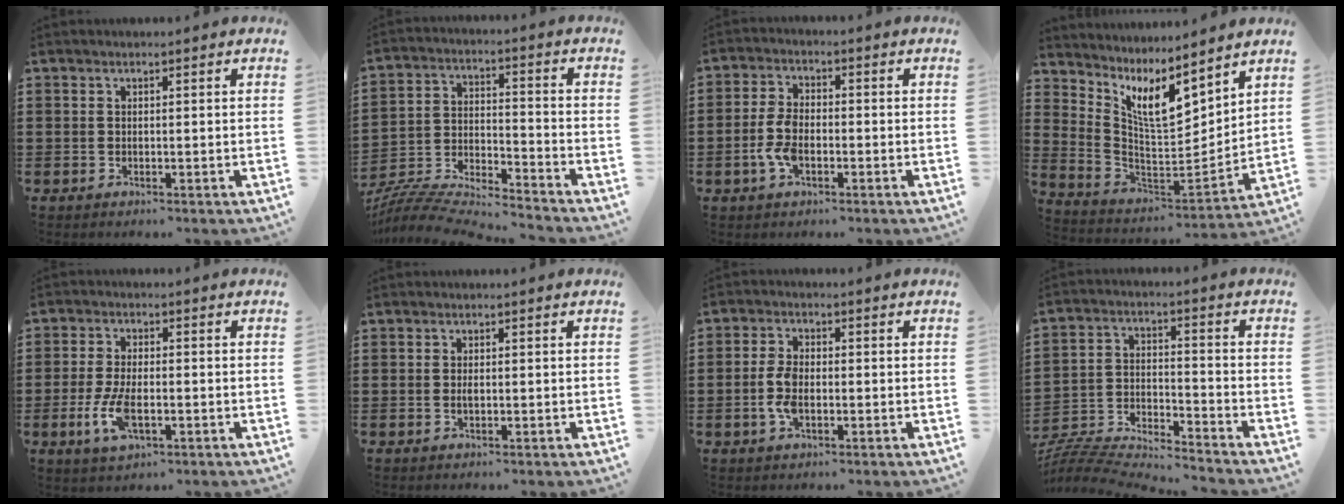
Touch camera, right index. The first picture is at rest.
{"total": 6.4, "force": [-6.2, 0.6, 1.4], "torque": [-0.044, -0.012, -0.129]}
{"total": 5.1, "force": [-1.6, 2.7, 4.0], "torque": [-0.096, -0.002, -0.035]}
{"total": 8.2, "force": [6.0, 2.4, 5.0], "torque": [-0.119, -0.039, 0.107]}
{"total": 6.4, "force": [-2.0, 2.8, 5.4], "torque": [-0.131, -0.010, -0.042]}
{"total": 1.1, "force": [-0.1, 0.4, 1.0], "torque": [-0.019, 0.000, -0.003]}
{"total": 4.3, "force": [-1.0, 2.2, 3.6], "torque": [-0.092, -0.006, -0.026]}
{"total": 6.1, "force": [-6.0, 0.2, 0.7], "torque": [-0.029, -0.008, -0.128]}